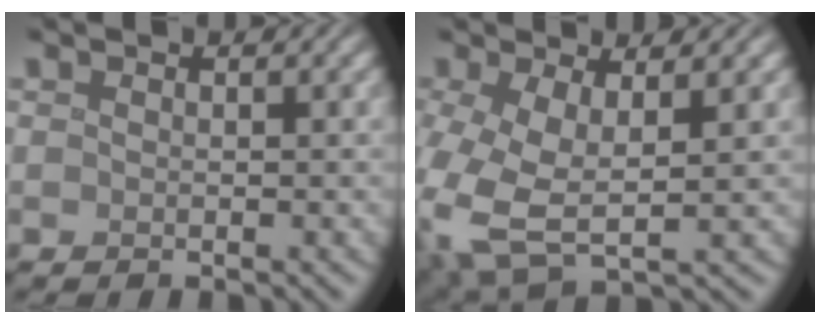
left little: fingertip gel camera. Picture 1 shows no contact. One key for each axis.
{"total": 5.8, "fx": -0.9, "fy": 2.9, "fz": 4.9, "tx": -0.124, "ty": -0.004, "tz": -0.011}